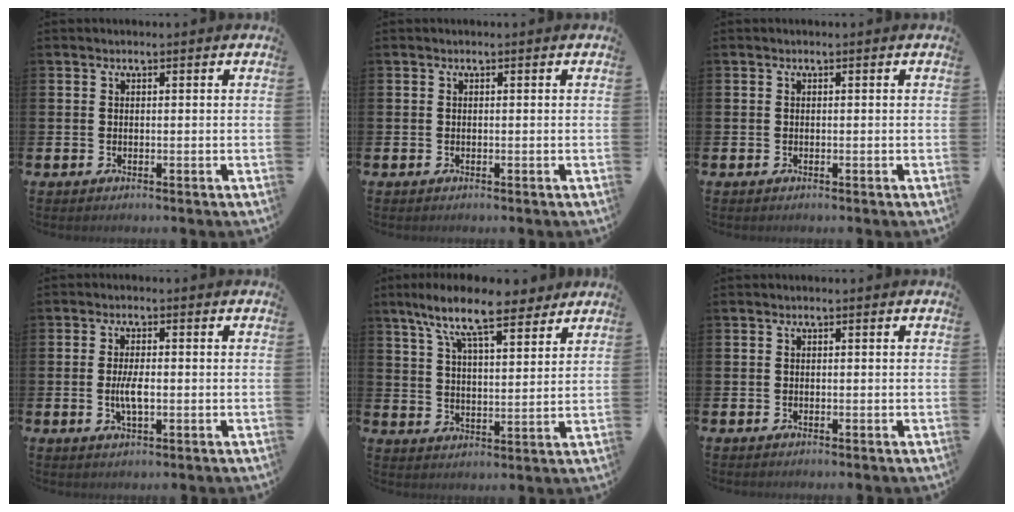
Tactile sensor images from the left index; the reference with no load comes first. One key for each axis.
{"total": 0.0}
{"total": 0.0}
{"total": 3.7, "fx": -0.4, "fy": 1.4, "fz": 3.4, "tx": -0.067, "ty": -0.003, "tz": -0.010}
{"total": 10.7, "fx": 8.9, "fy": 2.5, "fz": 5.5, "tx": -0.122, "ty": -0.035, "tz": 0.158}
{"total": 0.0}